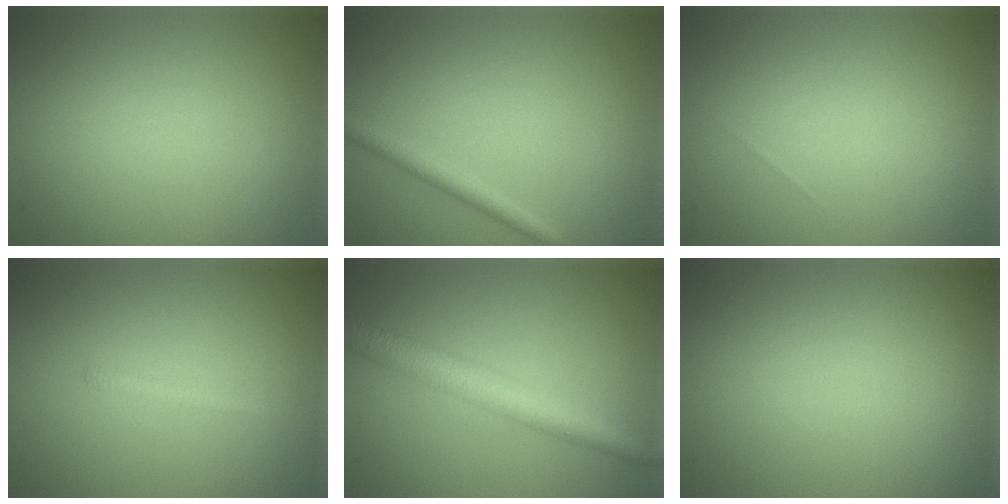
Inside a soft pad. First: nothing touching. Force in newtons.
{"total": 1.8, "press": 1.8, "slide": 0.1}
{"total": 0.0}
{"total": 0.8, "press": 0.8, "slide": 0.1}
{"total": 4.7, "press": 4.7, "slide": 0.1}
{"total": 0.0}